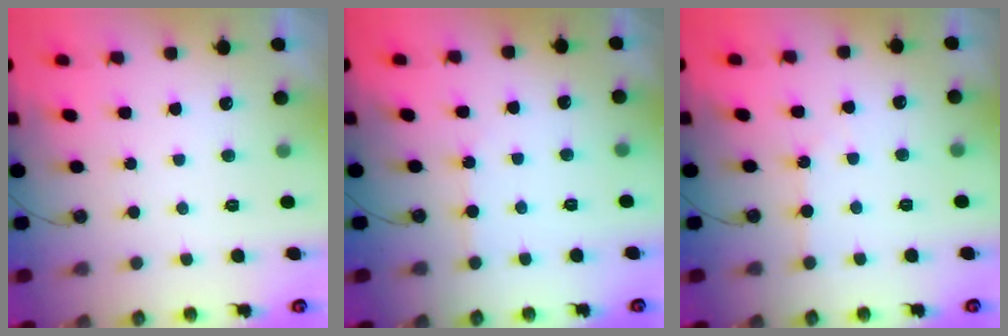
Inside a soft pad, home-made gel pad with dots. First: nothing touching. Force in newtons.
{"total": 2.1, "press": 2.0, "slide": 0.4}
{"total": 2.3, "press": 2.2, "slide": 0.4}